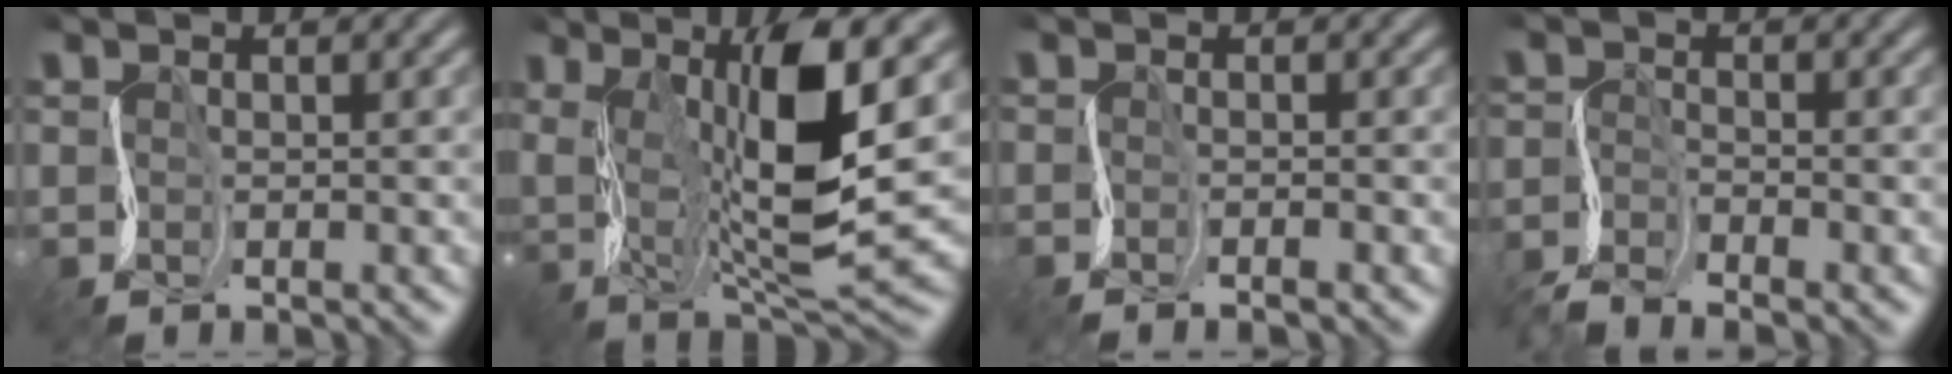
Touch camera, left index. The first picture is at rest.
{"total": 10.8, "force": [1.7, 2.8, 10.3], "torque": [-0.184, -0.005, 0.031]}
{"total": 1.3, "force": [-1.2, -0.3, 0.4], "torque": [-0.005, -0.004, -0.032]}
{"total": 3.3, "force": [-3.2, 0.4, 1.0], "torque": [-0.025, -0.003, -0.074]}